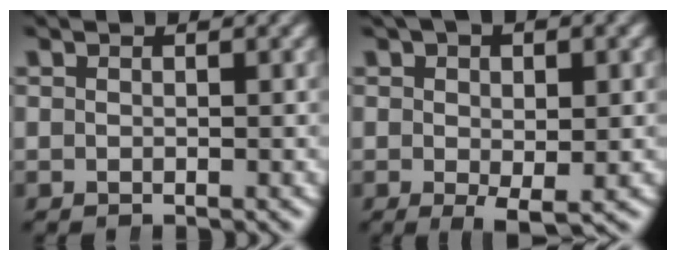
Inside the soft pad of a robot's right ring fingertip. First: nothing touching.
{"total": 3.1, "force": [-0.3, 1.1, 2.9], "torque": [-0.048, -0.011, 0.002]}